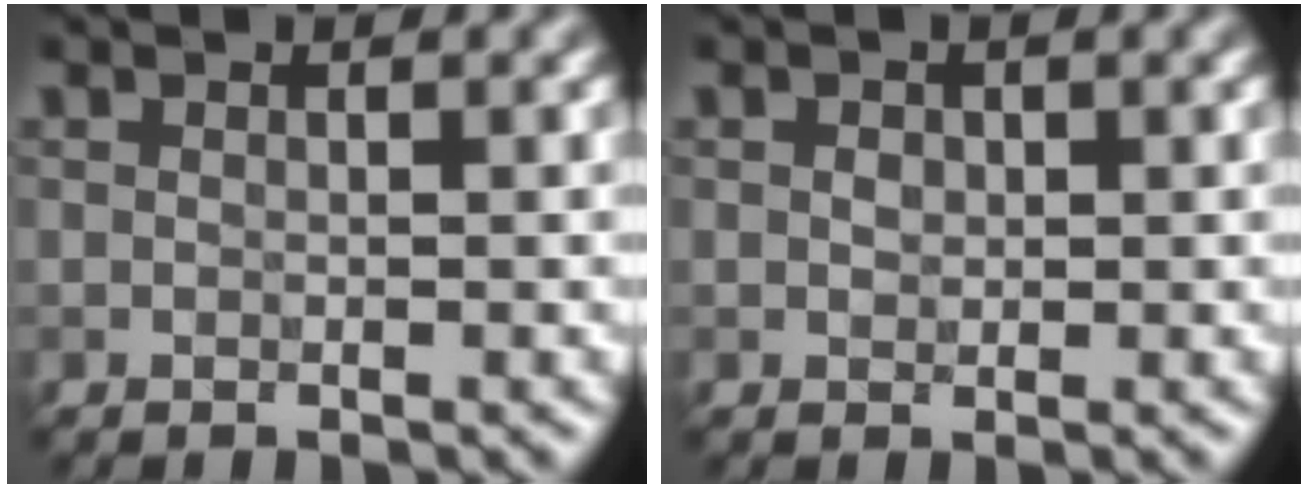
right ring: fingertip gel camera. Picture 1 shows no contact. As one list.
[{"total": 0.8, "force": [0.0, 0.7, 0.4], "torque": [-0.005, 0.000, 0.005]}]